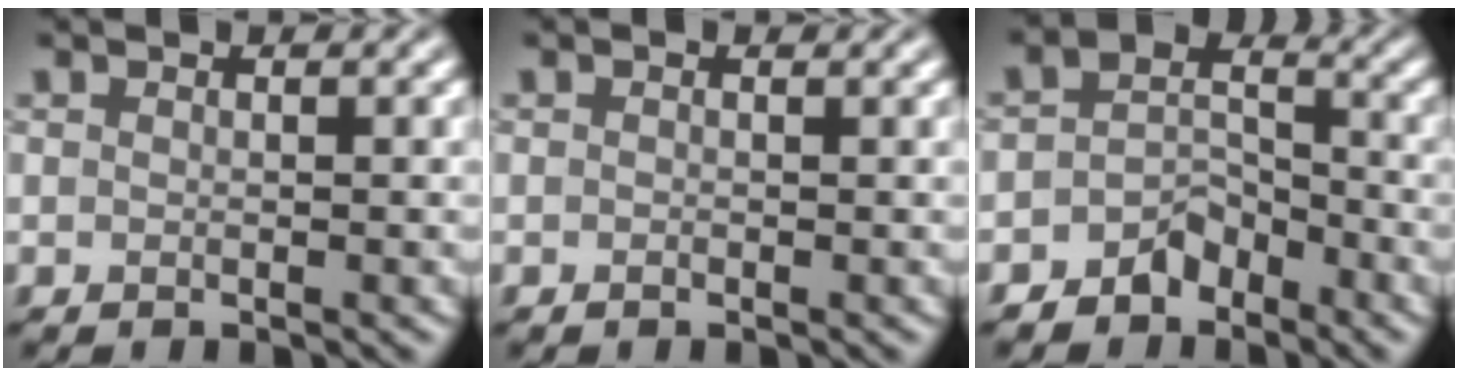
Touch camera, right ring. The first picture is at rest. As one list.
[{"total": 0.0}, {"total": 4.1, "force": [-2.5, 2.9, 1.5], "torque": [-0.009, 0.012, -0.054]}]